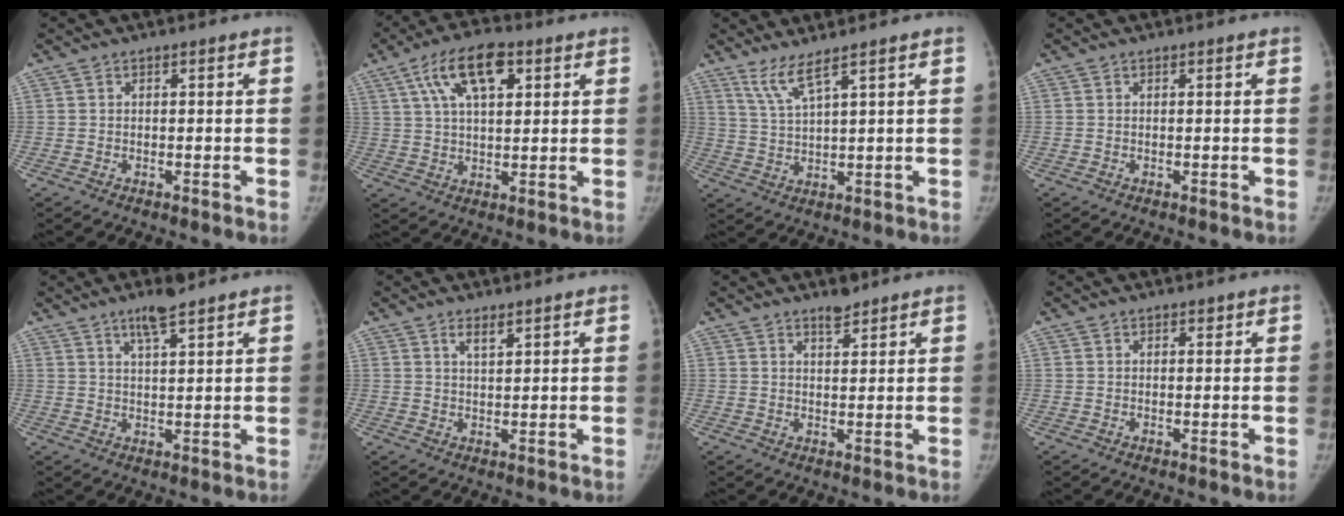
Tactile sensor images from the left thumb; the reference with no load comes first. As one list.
[{"total": 11.8, "force": [5.1, 5.4, 9.2], "torque": [-0.150, 0.001, 0.088]}, {"total": 4.8, "force": [3.5, -0.1, 3.3], "torque": [-0.070, -0.028, 0.078]}, {"total": 0.0}, {"total": 5.0, "force": [3.6, 0.8, 3.3], "torque": [-0.057, -0.019, 0.064]}, {"total": 2.6, "force": [1.8, 0.7, 1.7], "torque": [-0.028, -0.012, 0.035]}, {"total": 2.8, "force": [2.4, 0.9, 1.1], "torque": [-0.010, -0.019, 0.039]}, {"total": 0.6, "force": [0.4, 0.3, 0.2], "torque": [0.002, -0.004, 0.004]}]